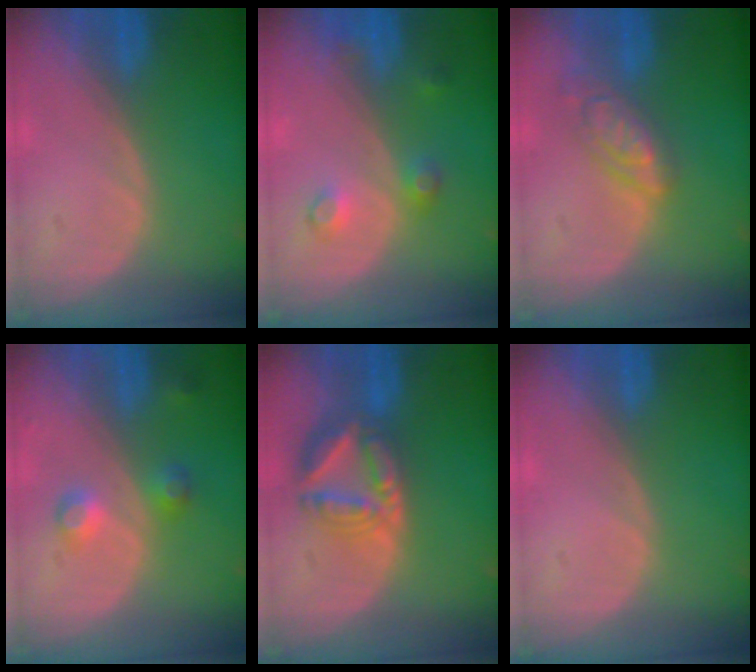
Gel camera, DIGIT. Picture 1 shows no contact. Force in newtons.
{"total": 3.6, "press": 3.3, "slide": 1.4}
{"total": 6.0, "press": 5.1, "slide": 3.0}
{"total": 3.8, "press": 3.8, "slide": 0.1}
{"total": 8.2, "press": 7.1, "slide": 4.1}
{"total": 0.0}